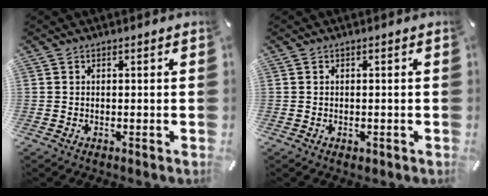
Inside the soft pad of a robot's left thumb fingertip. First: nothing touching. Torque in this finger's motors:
{"motor_torque": [0.26, 0.03, -0.05, 0.14, -0.02]}